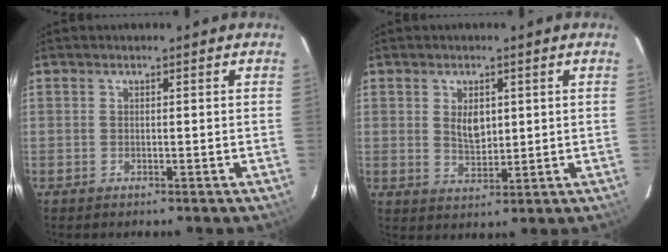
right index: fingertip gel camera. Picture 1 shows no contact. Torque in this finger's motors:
{"motor_torque": [0.58, 0.30, 0.26, 0.07]}